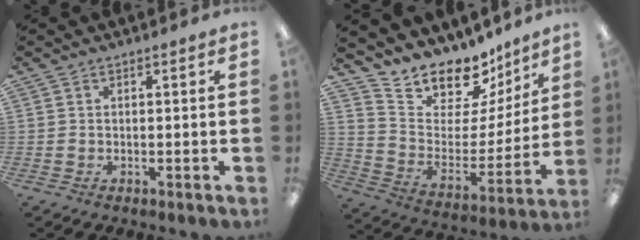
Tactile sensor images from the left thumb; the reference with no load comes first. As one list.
[{"total": 14.2, "force": [12.9, 5.6, 2.1], "torque": [-0.051, -0.125, 0.227]}]